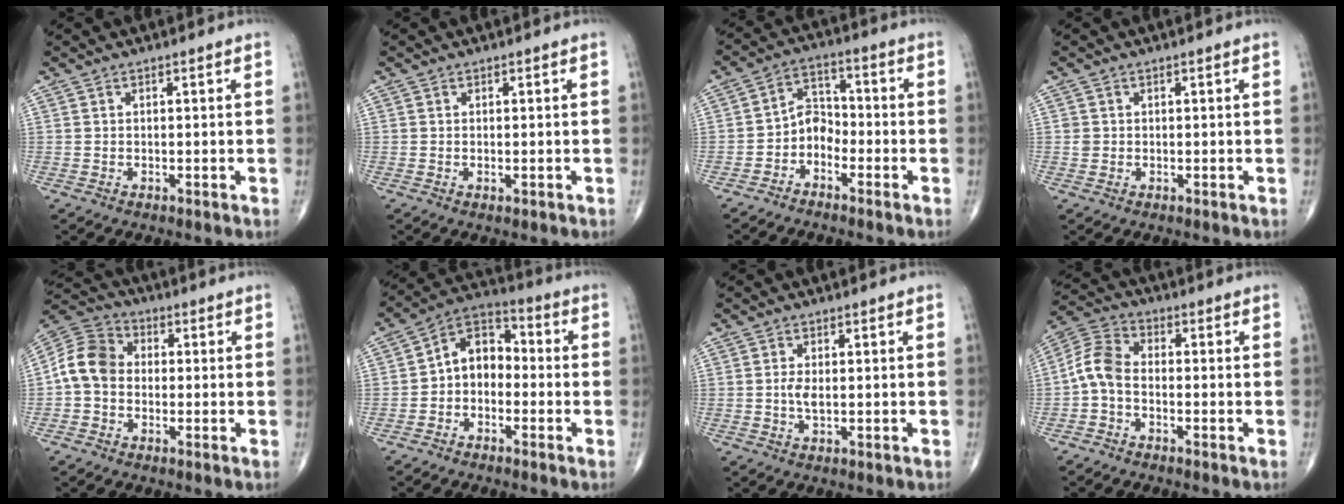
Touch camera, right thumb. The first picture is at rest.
{"total": 0.7, "force": [-0.1, 0.3, 0.6], "torque": [-0.013, -0.004, -0.002]}
{"total": 5.5, "force": [-2.7, 3.9, 2.7], "torque": [-0.027, 0.034, -0.063]}
{"total": 1.2, "force": [0.0, 1.2, 0.4], "torque": [-0.004, 0.001, 0.003]}
{"total": 9.0, "force": [-0.7, 7.2, 5.2], "torque": [-0.090, 0.030, -0.028]}
{"total": 8.6, "force": [-1.5, 6.4, 5.6], "torque": [-0.064, 0.040, -0.047]}
{"total": 1.7, "force": [-0.5, 0.8, 1.4], "torque": [-0.027, 0.002, -0.013]}
{"total": 6.5, "force": [-1.6, 3.9, 4.9], "torque": [-0.100, 0.024, -0.047]}